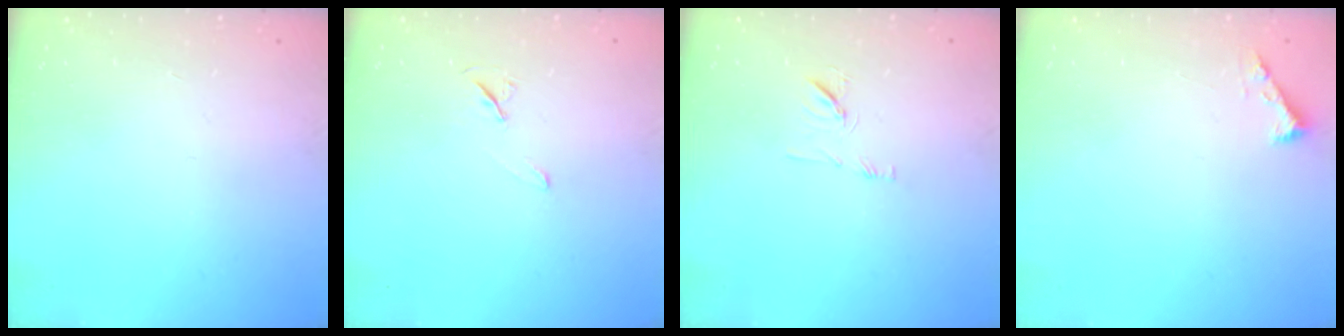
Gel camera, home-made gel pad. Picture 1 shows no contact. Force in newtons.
{"total": 5.7, "press": 5.2, "slide": 2.4}
{"total": 7.5, "press": 7.4, "slide": 0.6}
{"total": 2.3, "press": 2.3, "slide": 0.3}